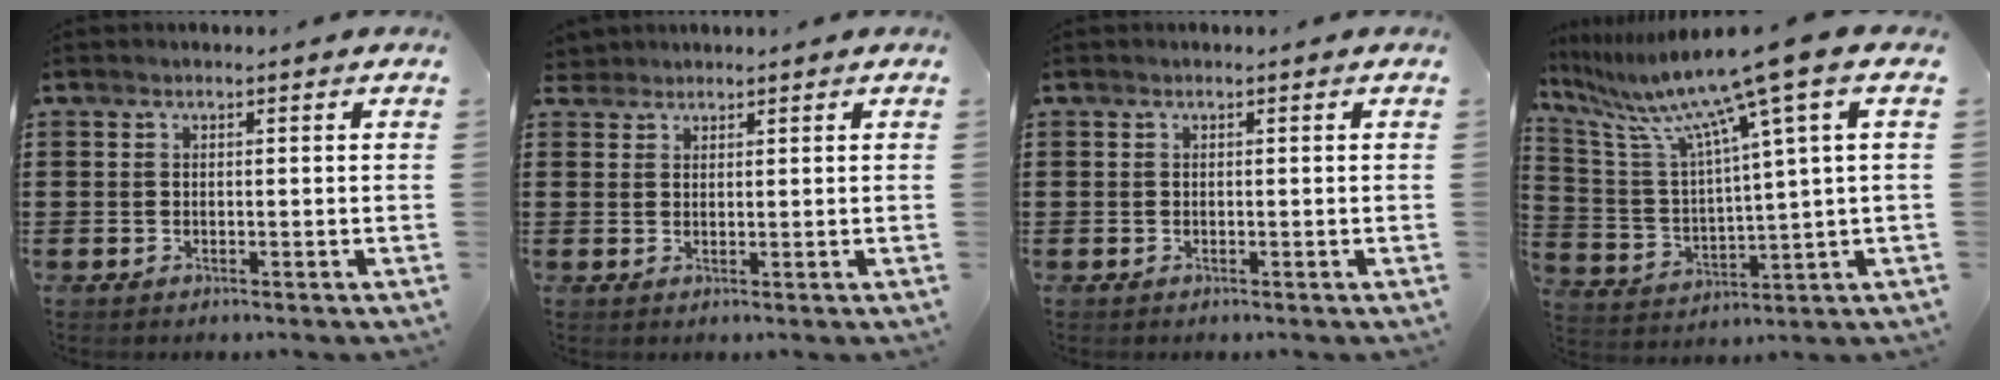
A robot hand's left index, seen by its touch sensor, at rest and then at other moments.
{"total": 1.5, "force": [1.4, 0.6, 0.0], "torque": [-0.006, 0.004, 0.029]}
{"total": 0.0}
{"total": 12.1, "force": [8.2, -0.6, 8.9], "torque": [-0.210, -0.046, 0.125]}